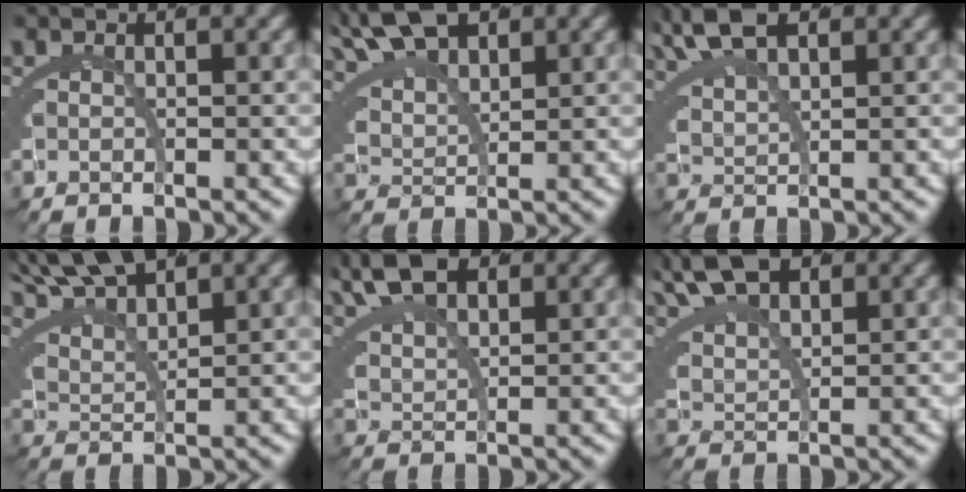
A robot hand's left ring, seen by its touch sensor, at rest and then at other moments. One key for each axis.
{"total": 5.4, "fx": 4.8, "fy": 1.1, "fz": 2.4, "tx": -0.044, "ty": 0.011, "tz": 0.086}
{"total": 4.0, "fx": 3.5, "fy": 0.0, "fz": 1.8, "tx": -0.042, "ty": 0.005, "tz": 0.071}
{"total": 5.5, "fx": 5.3, "fy": 0.0, "fz": 1.7, "tx": -0.028, "ty": 0.020, "tz": 0.090}
{"total": 4.6, "fx": 4.0, "fy": 0.8, "fz": 2.2, "tx": -0.044, "ty": 0.006, "tz": 0.076}
{"total": 4.8, "fx": 4.3, "fy": 0.8, "fz": 2.1, "tx": -0.040, "ty": 0.008, "tz": 0.080}